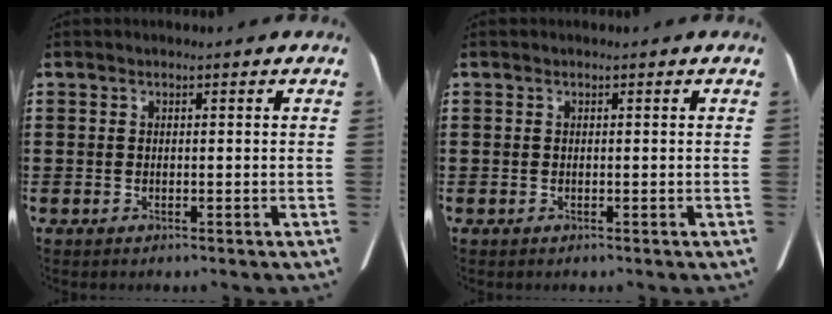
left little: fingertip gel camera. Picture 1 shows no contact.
{"total": 0.0}